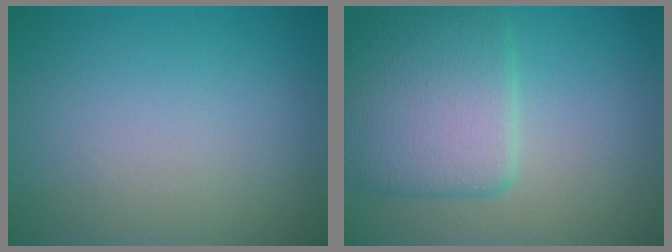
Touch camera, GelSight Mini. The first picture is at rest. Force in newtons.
{"total": 6.3, "press": 6.3, "slide": 0.5}